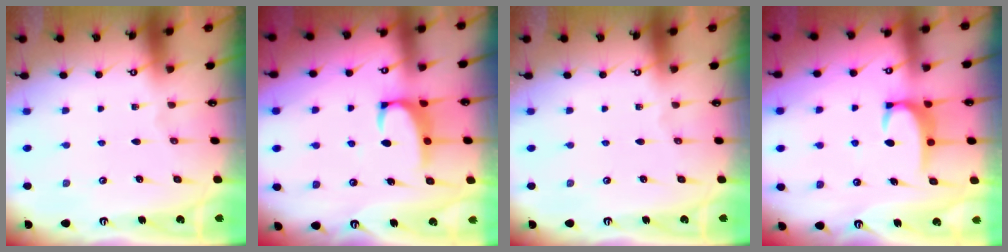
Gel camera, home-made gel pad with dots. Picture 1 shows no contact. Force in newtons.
{"total": 2.5, "press": 2.3, "slide": 0.8}
{"total": 0.0}
{"total": 3.5, "press": 3.4, "slide": 0.5}